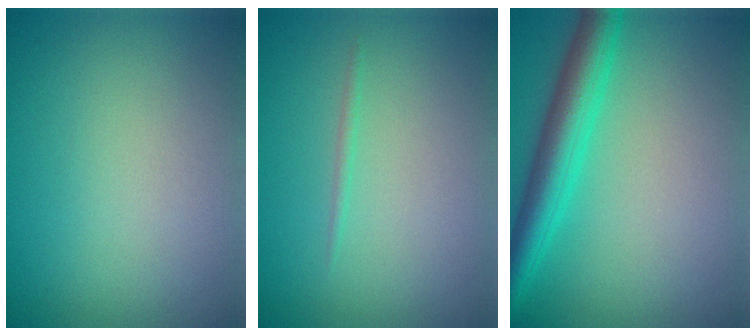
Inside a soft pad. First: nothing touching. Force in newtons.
{"total": 0.5, "press": 0.5, "slide": 0.1}
{"total": 4.9, "press": 4.9, "slide": 0.1}